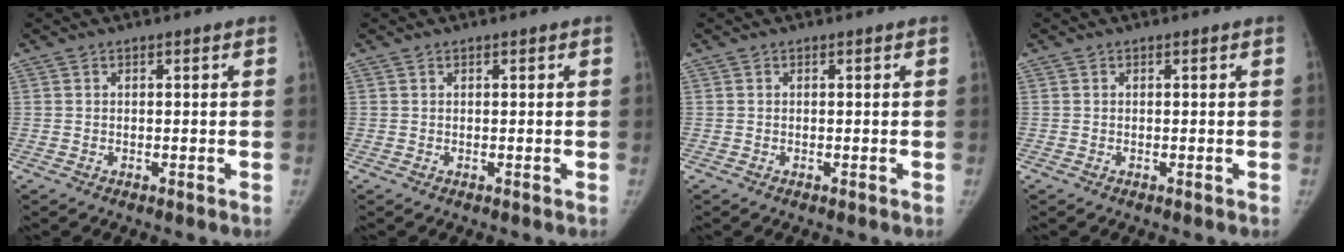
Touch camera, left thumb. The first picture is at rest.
{"total": 0.0}
{"total": 0.0}
{"total": 0.0}